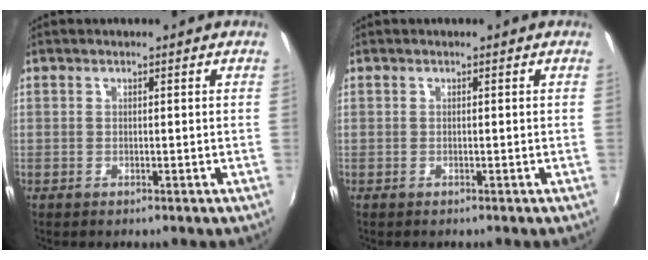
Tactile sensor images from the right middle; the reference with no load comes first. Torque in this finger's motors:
{"motor_torque": [0.05, -0.13, -0.02, 0.00]}